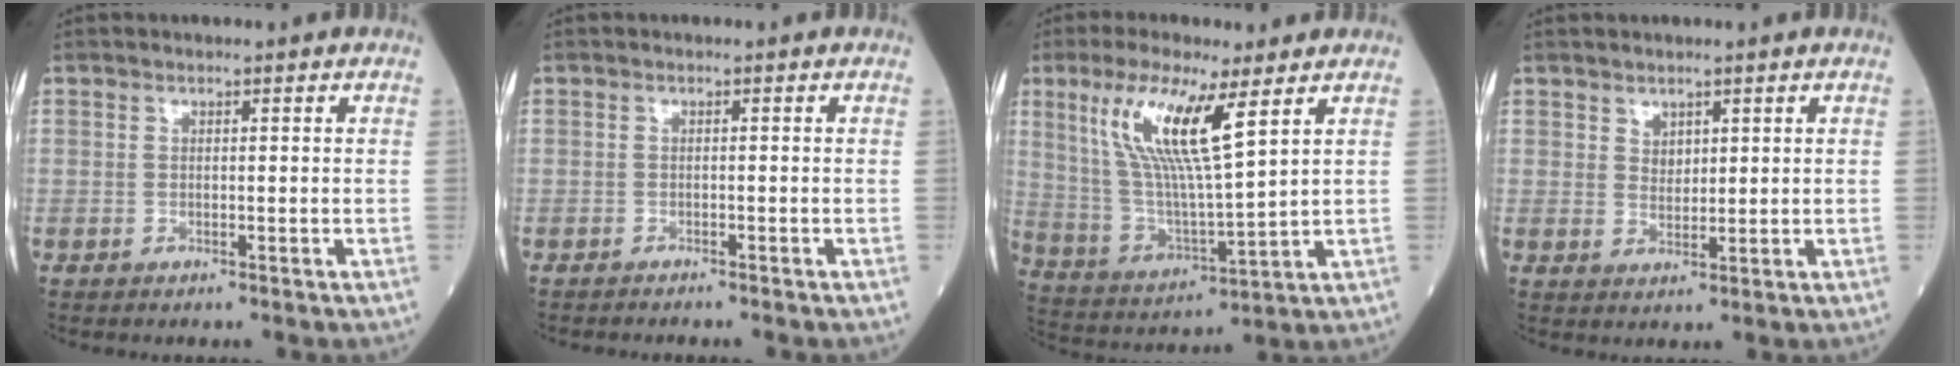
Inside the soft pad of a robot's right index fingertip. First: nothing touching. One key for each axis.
{"total": 1.9, "fx": -1.7, "fy": -0.1, "fz": 0.7, "tx": -0.013, "ty": 0.001, "tz": -0.019}
{"total": 13.3, "fx": 6.3, "fy": 1.4, "fz": 11.6, "tx": -0.248, "ty": -0.003, "tz": 0.125}
{"total": 2.0, "fx": 1.3, "fy": 1.3, "fz": 0.8, "tx": -0.014, "ty": -0.002, "tz": 0.029}